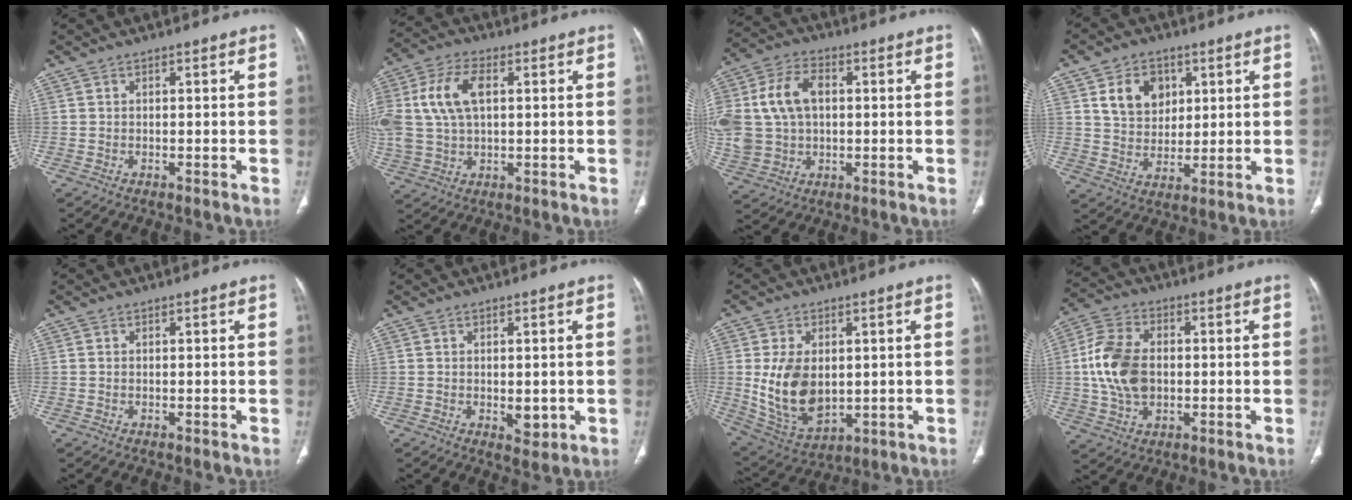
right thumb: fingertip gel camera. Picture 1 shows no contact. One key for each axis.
{"total": 13.8, "fx": 2.7, "fy": 8.3, "fz": 10.7, "tx": -0.235, "ty": 0.016, "tz": 0.055}
{"total": 16.9, "fx": 2.1, "fy": 12.1, "fz": 11.6, "tx": -0.252, "ty": 0.020, "tz": 0.045}
{"total": 9.6, "fx": 3.7, "fy": 7.4, "fz": 4.8, "tx": -0.044, "ty": -0.017, "tz": 0.069}
{"total": 0.0}
{"total": 3.4, "fx": -0.3, "fy": 1.9, "fz": 2.9, "tx": -0.030, "ty": -0.008, "tz": 0.005}
{"total": 13.6, "fx": 0.6, "fy": 8.8, "fz": 10.4, "tx": -0.177, "ty": -0.011, "tz": 0.038}
{"total": 12.8, "fx": 0.1, "fy": 8.5, "fz": 9.5, "tx": -0.182, "ty": 0.011, "tz": 0.003}